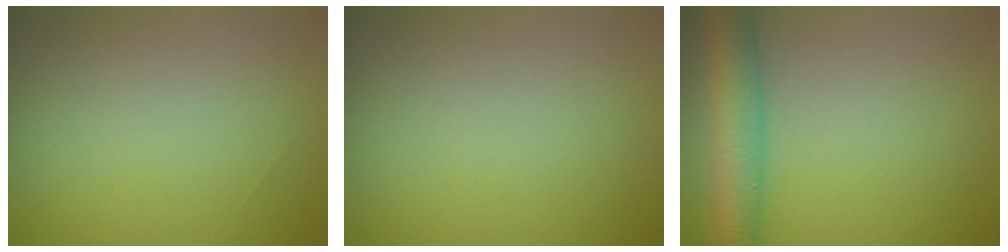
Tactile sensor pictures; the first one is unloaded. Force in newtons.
{"total": 0.0}
{"total": 5.3, "press": 5.3, "slide": 0.2}